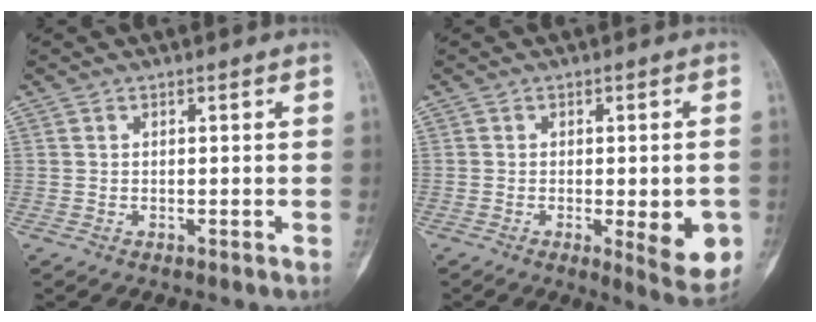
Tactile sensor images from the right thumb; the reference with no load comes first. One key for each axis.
{"total": 8.9, "fx": -2.3, "fy": 2.9, "fz": 8.1, "tx": -0.086, "ty": -0.006, "tz": -0.023}